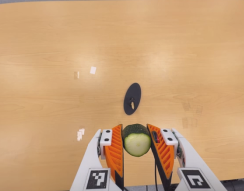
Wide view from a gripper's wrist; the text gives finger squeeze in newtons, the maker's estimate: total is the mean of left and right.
{"total": 9.9, "left": 8.8, "right": 11.0}